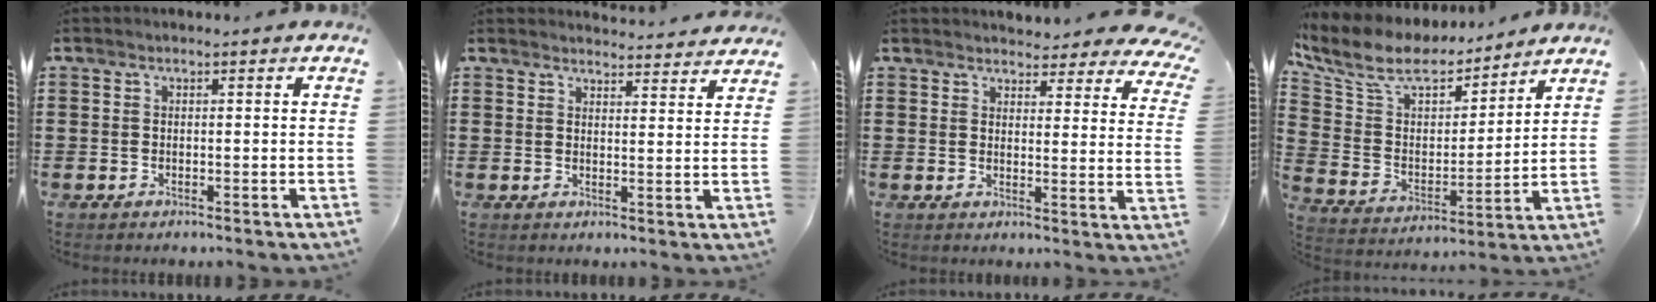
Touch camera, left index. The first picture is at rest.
{"total": 3.2, "force": [3.2, 0.0, 0.1], "torque": [-0.003, -0.019, 0.058]}
{"total": 4.0, "force": [3.8, 0.9, 0.9], "torque": [-0.024, -0.012, 0.068]}
{"total": 9.8, "force": [8.1, 3.7, 4.2], "torque": [-0.121, -0.044, 0.141]}